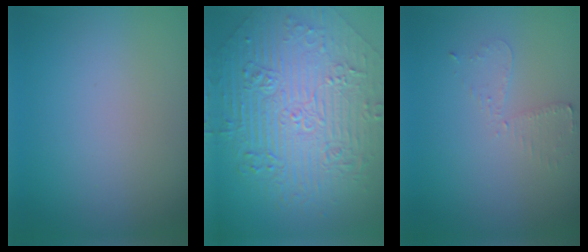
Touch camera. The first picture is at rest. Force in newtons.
{"total": 11.1, "press": 7.5, "slide": 8.2}
{"total": 1.9, "press": 1.9, "slide": 0.4}